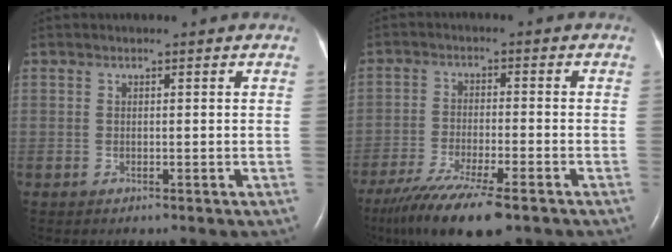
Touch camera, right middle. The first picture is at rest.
{"total": 13.3, "force": [-9.6, 1.9, 9.0], "torque": [-0.168, -0.037, -0.161]}